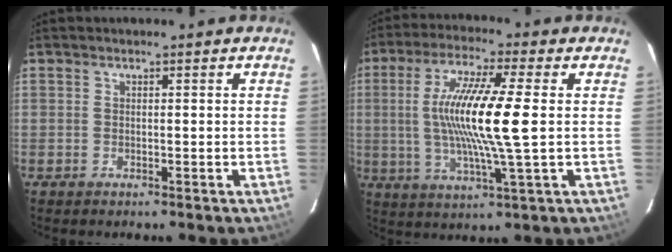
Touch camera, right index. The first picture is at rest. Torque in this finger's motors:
{"motor_torque": [1.82, -0.26, 1.05, 0.21]}